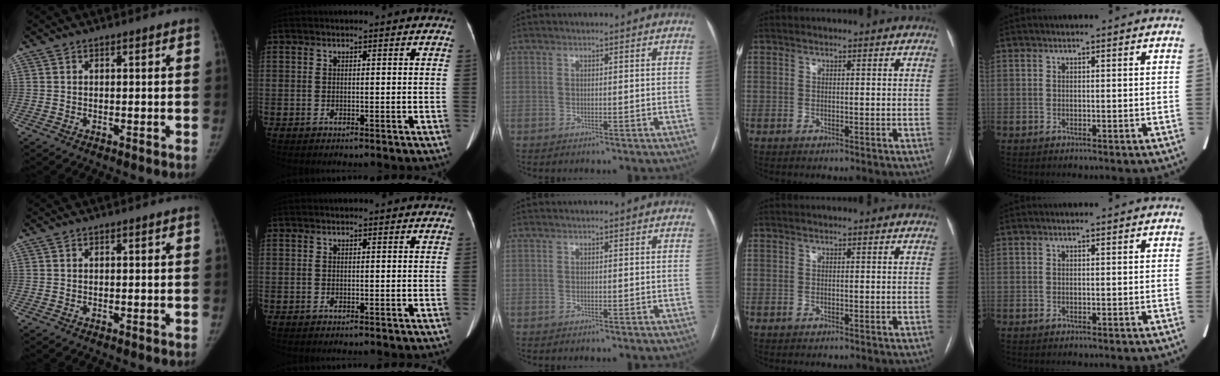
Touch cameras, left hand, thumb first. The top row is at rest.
{}